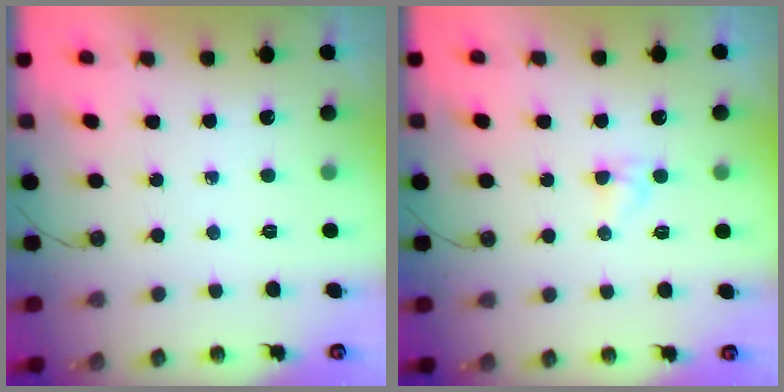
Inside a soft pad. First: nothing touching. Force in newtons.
{"total": 2.5, "press": 2.5, "slide": 0.3}